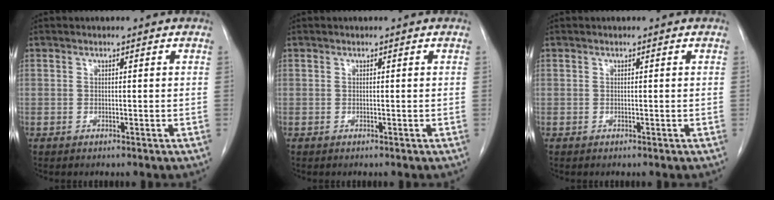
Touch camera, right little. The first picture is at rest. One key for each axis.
{"total": 0.0}
{"total": 0.0}